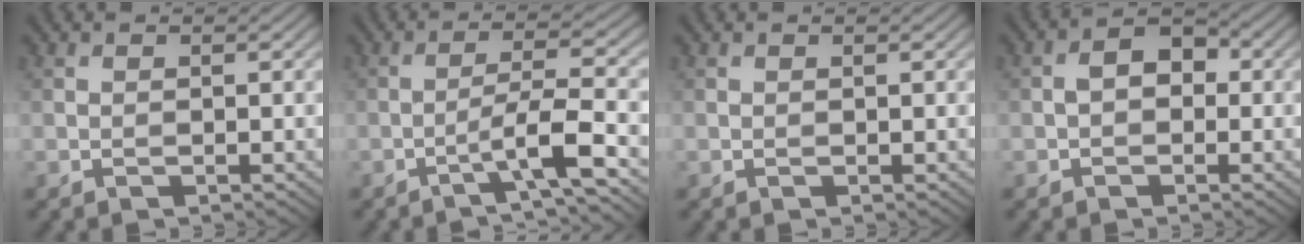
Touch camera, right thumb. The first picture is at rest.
{"total": 6.3, "force": [-3.2, 0.5, 5.4], "torque": [-0.088, 0.018, -0.072]}
{"total": 0.0}
{"total": 3.3, "force": [-0.4, 2.4, 2.2], "torque": [-0.038, 0.006, -0.014]}